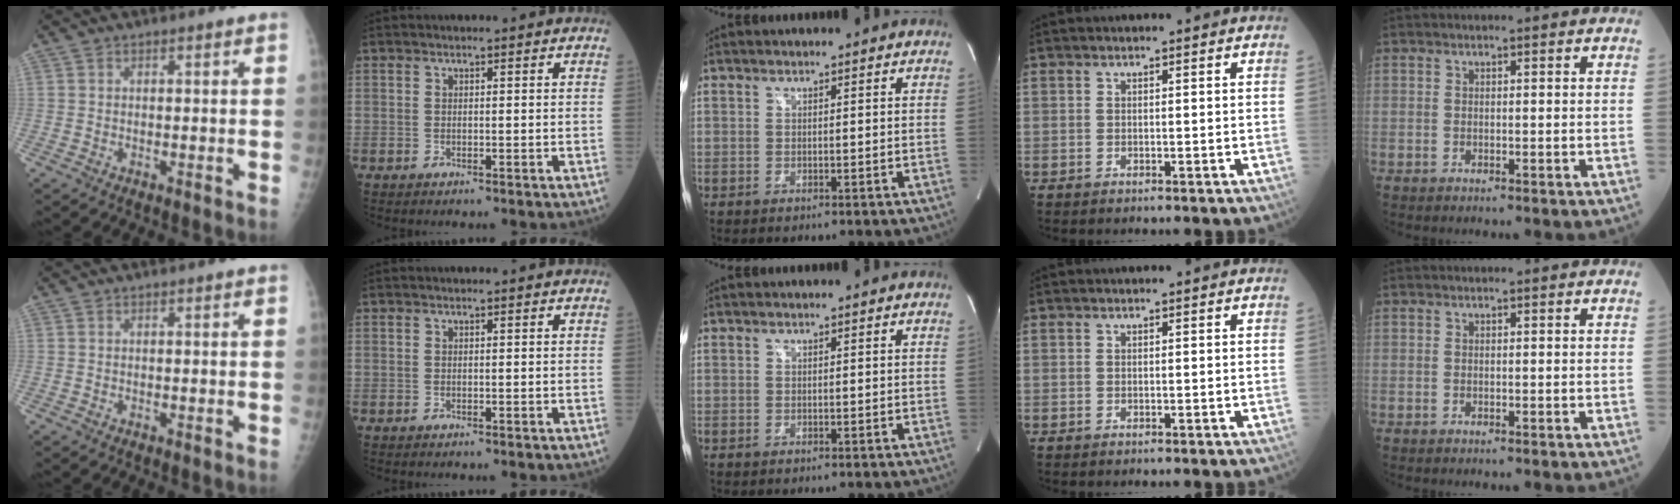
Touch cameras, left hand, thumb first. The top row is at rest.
{}